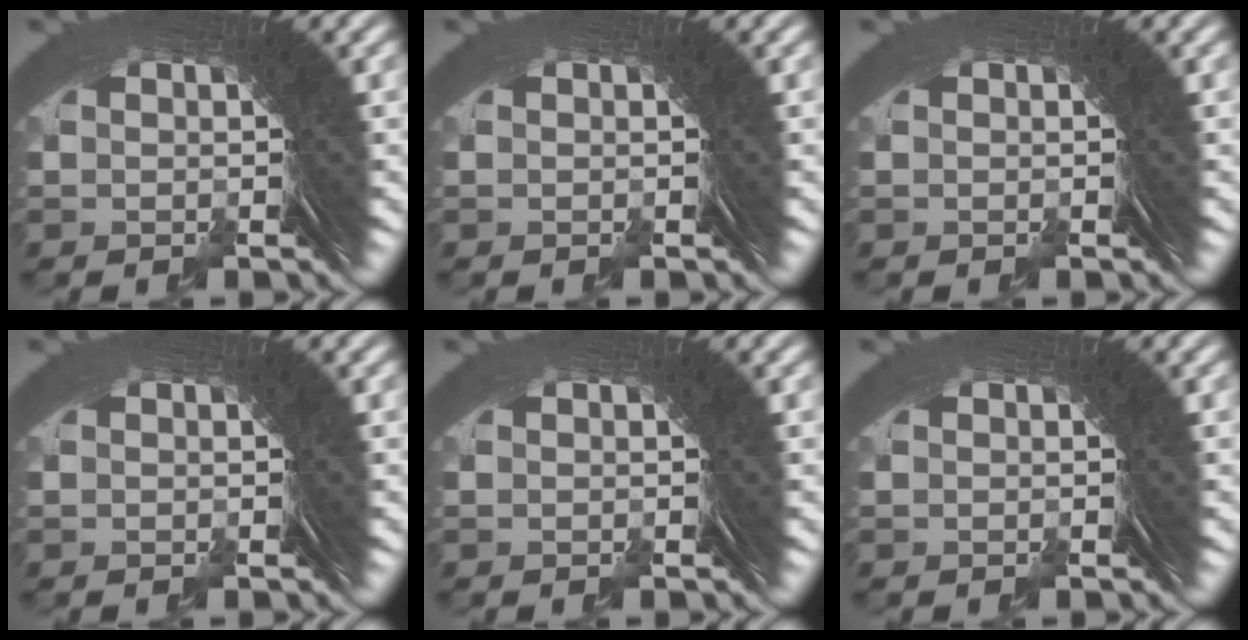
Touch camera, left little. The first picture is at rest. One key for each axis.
{"total": 0.0}
{"total": 0.0}
{"total": 0.0}
{"total": 0.0}
{"total": 0.0}